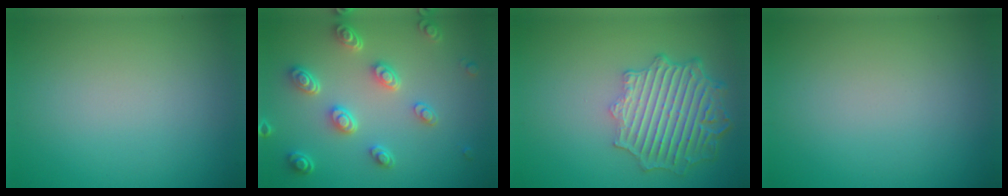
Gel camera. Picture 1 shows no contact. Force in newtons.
{"total": 4.7, "press": 3.7, "slide": 2.9}
{"total": 6.9, "press": 5.5, "slide": 4.2}
{"total": 0.0}